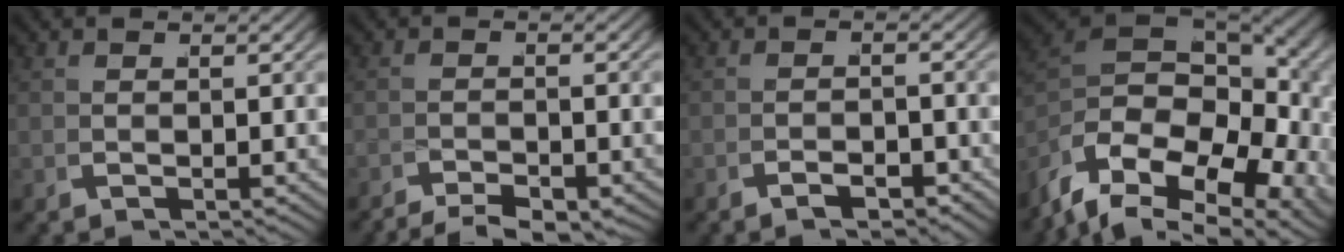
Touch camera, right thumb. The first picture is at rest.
{"total": 3.5, "force": [-3.2, 0.8, 1.3], "torque": [-0.009, -0.005, -0.061]}
{"total": 1.9, "force": [-1.8, 0.3, 0.4], "torque": [-0.003, -0.002, -0.037]}
{"total": 20.8, "force": [-1.7, 14.8, 14.4], "torque": [-0.305, -0.044, -0.015]}